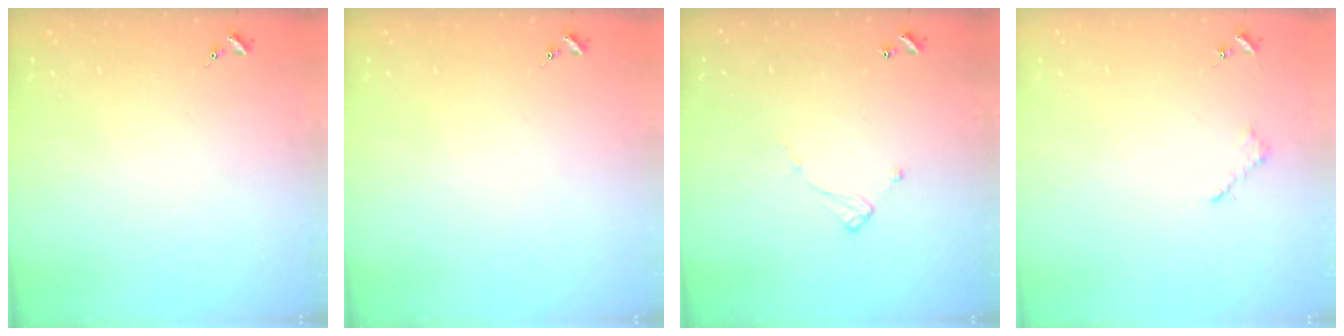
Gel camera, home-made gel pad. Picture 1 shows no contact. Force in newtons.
{"total": 0.0}
{"total": 5.0, "press": 5.0, "slide": 0.4}
{"total": 2.6, "press": 2.5, "slide": 0.3}